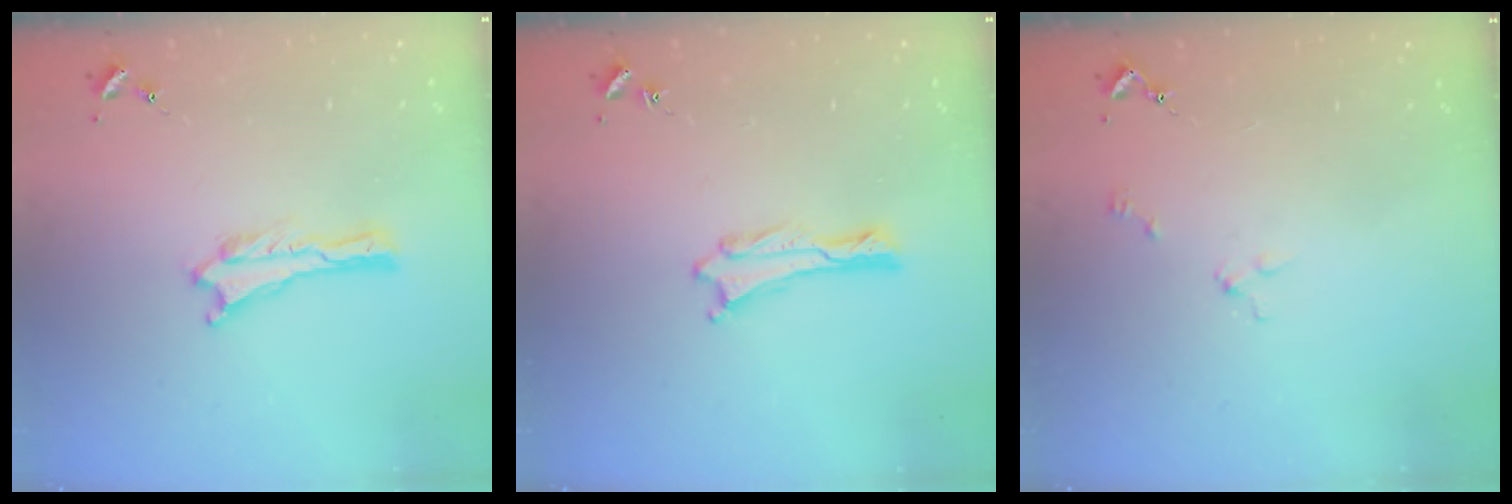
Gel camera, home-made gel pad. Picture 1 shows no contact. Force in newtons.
{"total": 0.0}
{"total": 2.0, "press": 2.0, "slide": 0.2}